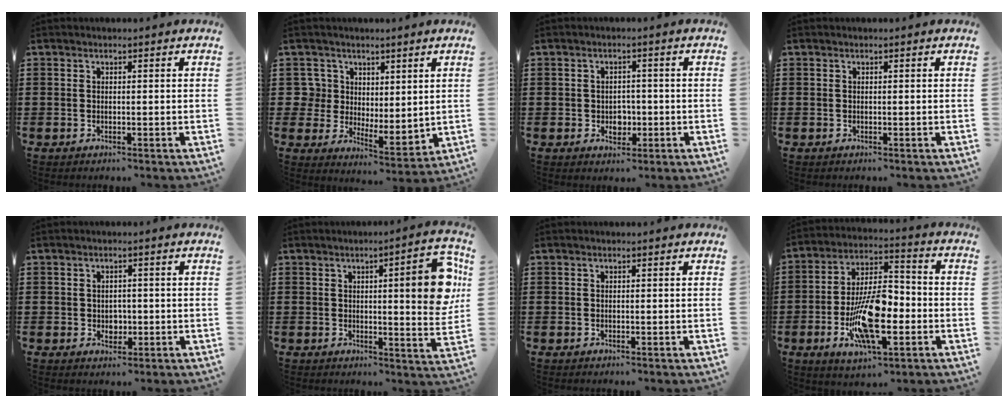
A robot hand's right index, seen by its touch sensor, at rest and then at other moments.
{"total": 5.4, "force": [3.2, 4.4, 0.3], "torque": [-0.038, -0.003, 0.066]}
{"total": 2.6, "force": [-0.6, 2.2, 1.3], "torque": [-0.023, 0.001, -0.017]}
{"total": 0.0}
{"total": 1.9, "force": [-0.2, 1.7, 0.9], "torque": [-0.014, 0.004, -0.009]}
{"total": 9.7, "force": [2.6, 1.8, 9.2], "torque": [-0.127, -0.011, 0.035]}
{"total": 0.0}
{"total": 14.0, "force": [-4.1, 5.7, 12.1], "torque": [-0.229, -0.001, -0.072]}